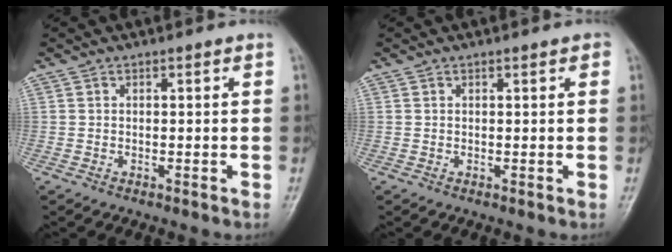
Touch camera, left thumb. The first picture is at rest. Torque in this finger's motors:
{"motor_torque": [-0.07, 0.01, 0.05, -0.25, 0.02]}